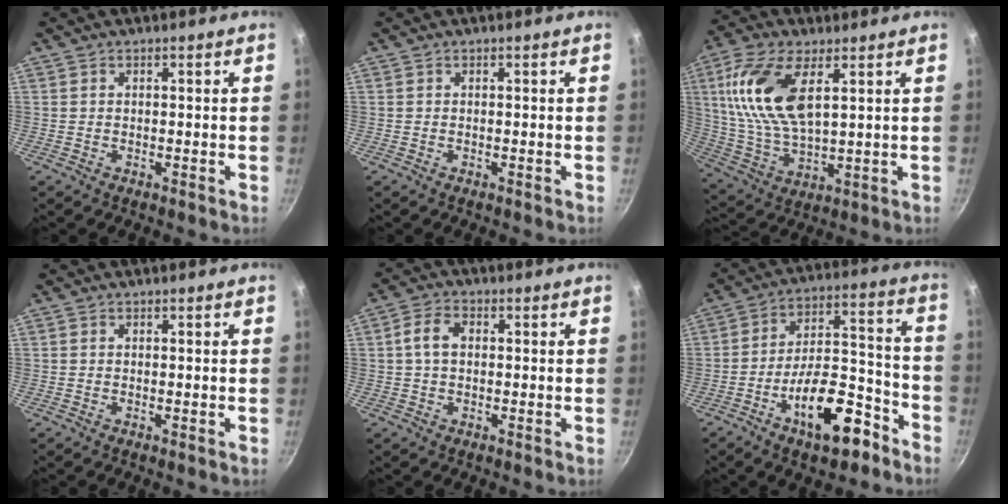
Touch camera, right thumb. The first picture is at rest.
{"total": 0.0}
{"total": 15.9, "force": [5.2, 7.5, 13.0], "torque": [-0.255, -0.014, 0.105]}
{"total": 0.0}
{"total": 4.9, "force": [0.5, 3.4, 3.5], "torque": [-0.062, 0.012, 0.002]}
{"total": 16.6, "force": [-9.1, 7.1, 12.0], "torque": [-0.154, 0.078, -0.136]}